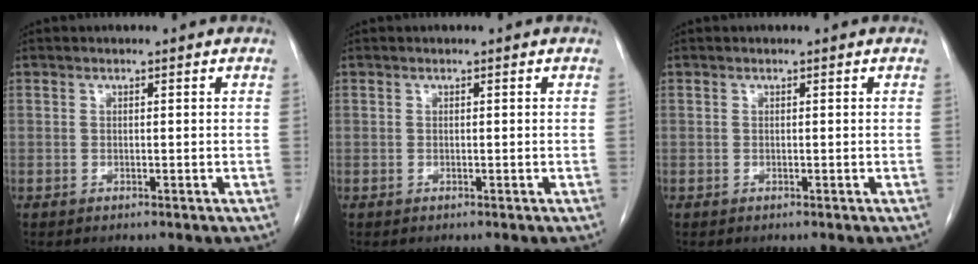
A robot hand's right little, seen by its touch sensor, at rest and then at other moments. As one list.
[{"total": 0.0}, {"total": 0.0}]